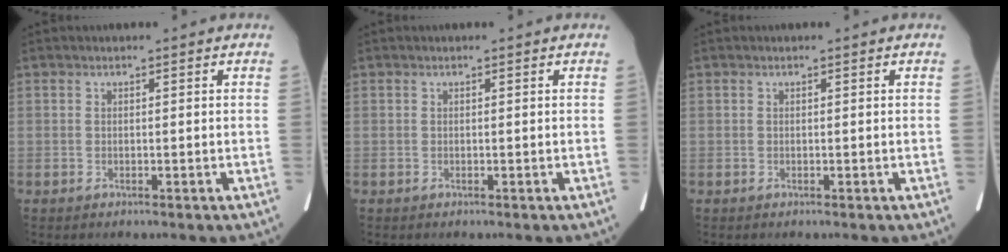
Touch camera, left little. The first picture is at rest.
{"total": 0.0}
{"total": 0.0}